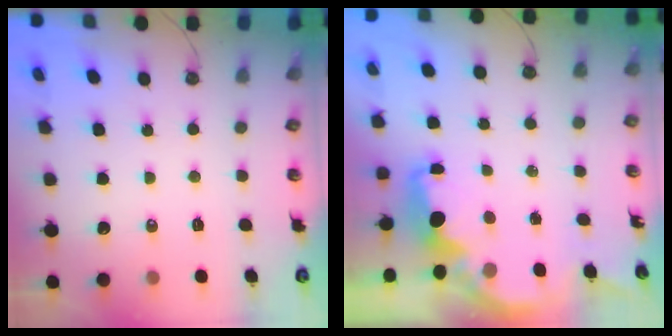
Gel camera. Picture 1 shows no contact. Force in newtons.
{"total": 3.8, "press": 3.8, "slide": 0.5}